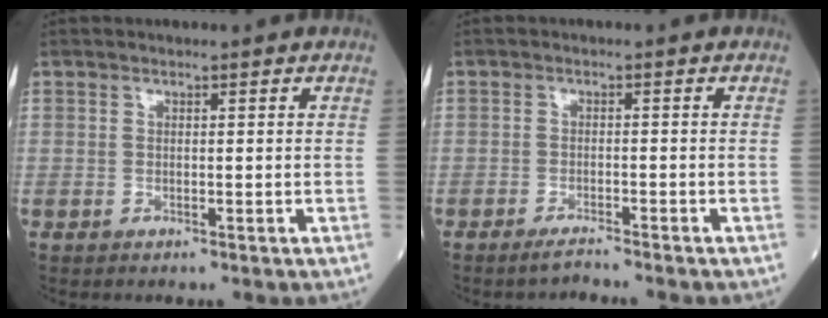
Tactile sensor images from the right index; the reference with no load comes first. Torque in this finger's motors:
{"motor_torque": [-0.43, -0.32, -0.01, -0.02]}